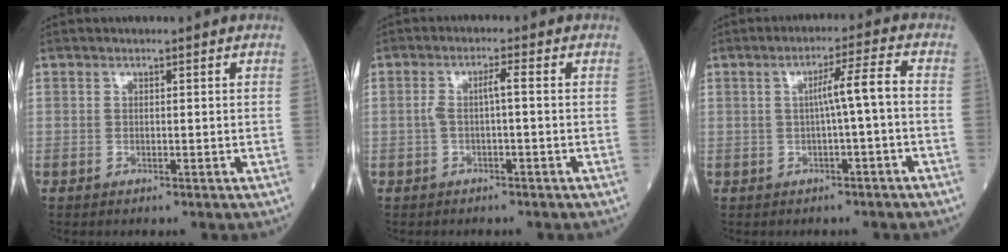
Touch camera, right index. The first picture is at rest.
{"total": 2.8, "force": [-0.3, 0.2, 2.7], "torque": [-0.053, 0.014, -0.004]}
{"total": 4.6, "force": [-0.5, -0.5, 4.6], "torque": [-0.071, 0.013, -0.007]}